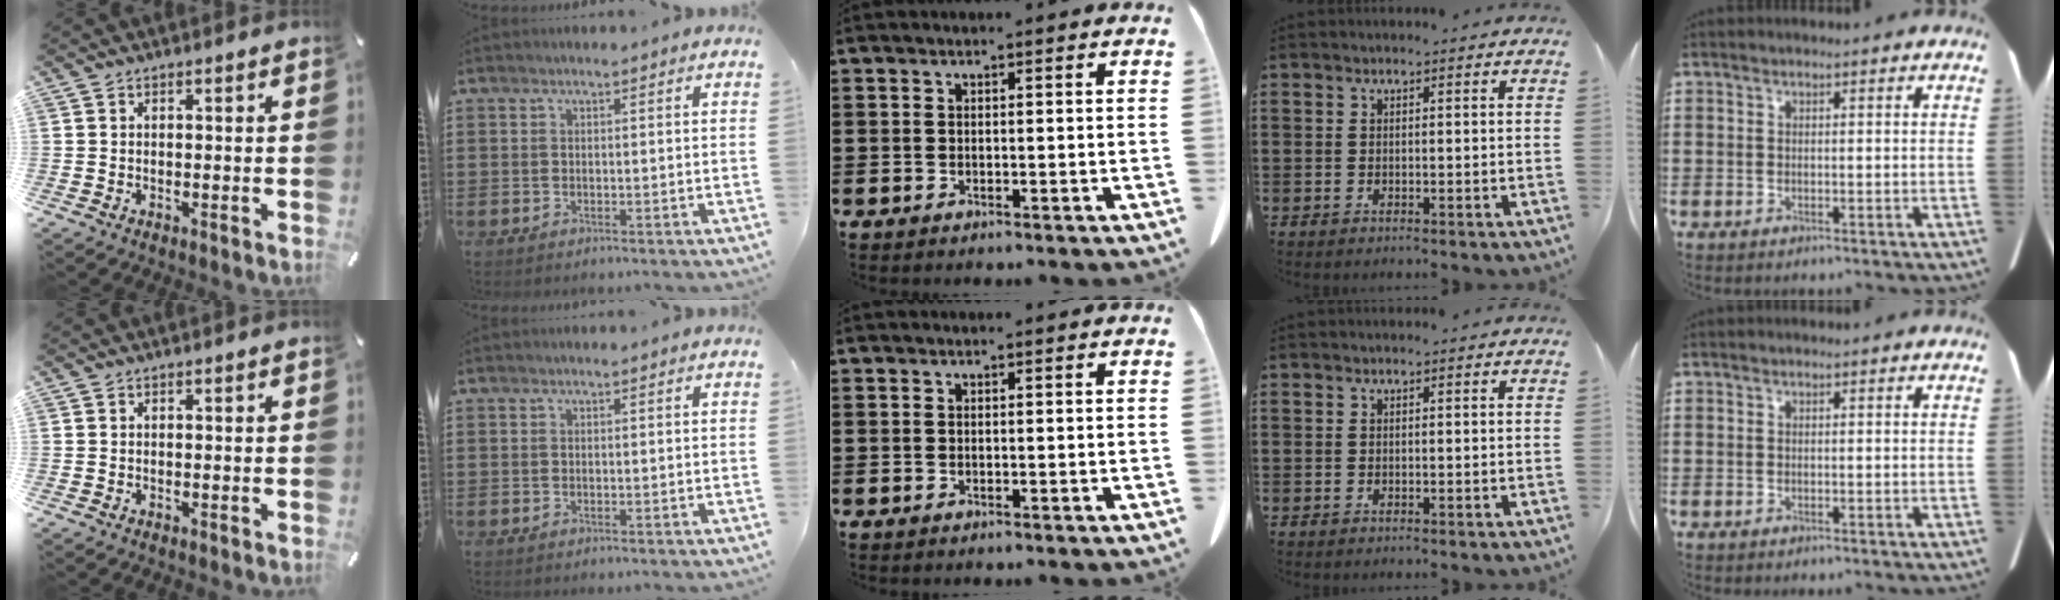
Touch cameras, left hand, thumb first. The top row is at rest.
{}